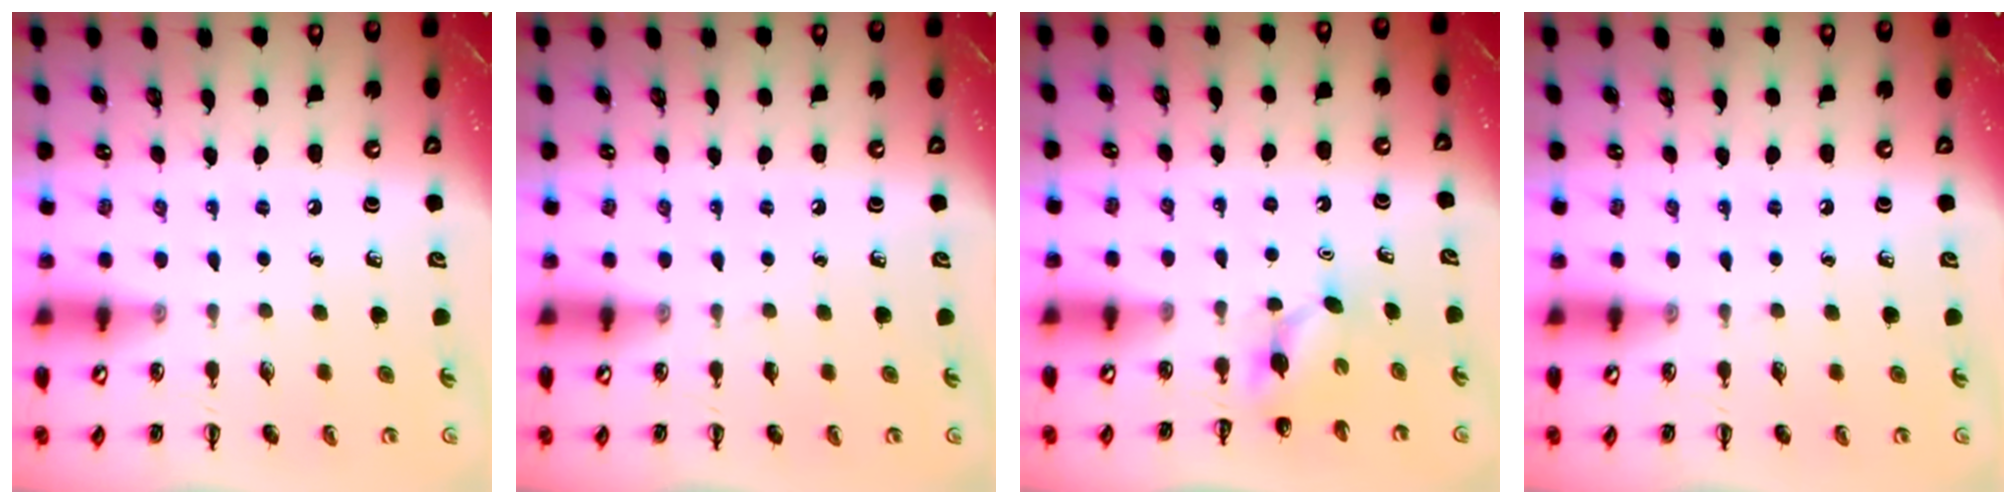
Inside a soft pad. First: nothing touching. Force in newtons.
{"total": 0.0}
{"total": 2.9, "press": 2.8, "slide": 0.8}
{"total": 0.0}